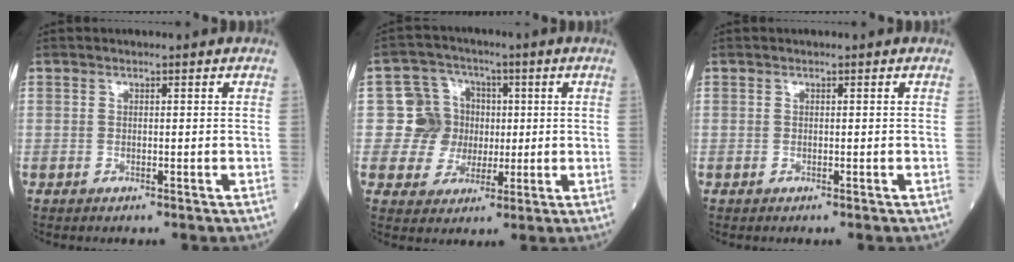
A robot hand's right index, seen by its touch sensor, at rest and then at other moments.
{"total": 7.6, "force": [0.4, 7.6, 0.5], "torque": [-0.001, 0.031, 0.008]}
{"total": 0.0}